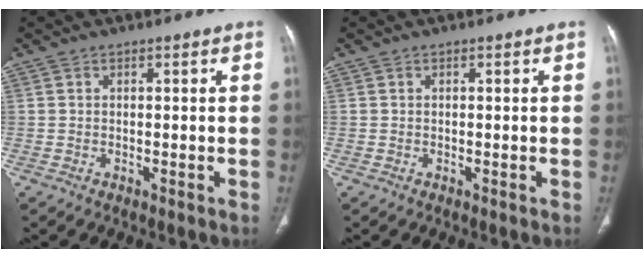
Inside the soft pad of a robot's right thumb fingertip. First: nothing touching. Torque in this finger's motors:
{"motor_torque": [-0.26, 0.04, -0.28, -0.48, 0.01]}